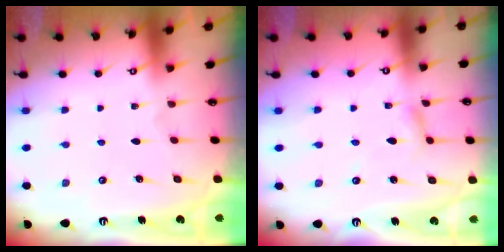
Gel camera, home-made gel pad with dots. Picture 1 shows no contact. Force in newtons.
{"total": 2.1, "press": 2.1, "slide": 0.2}